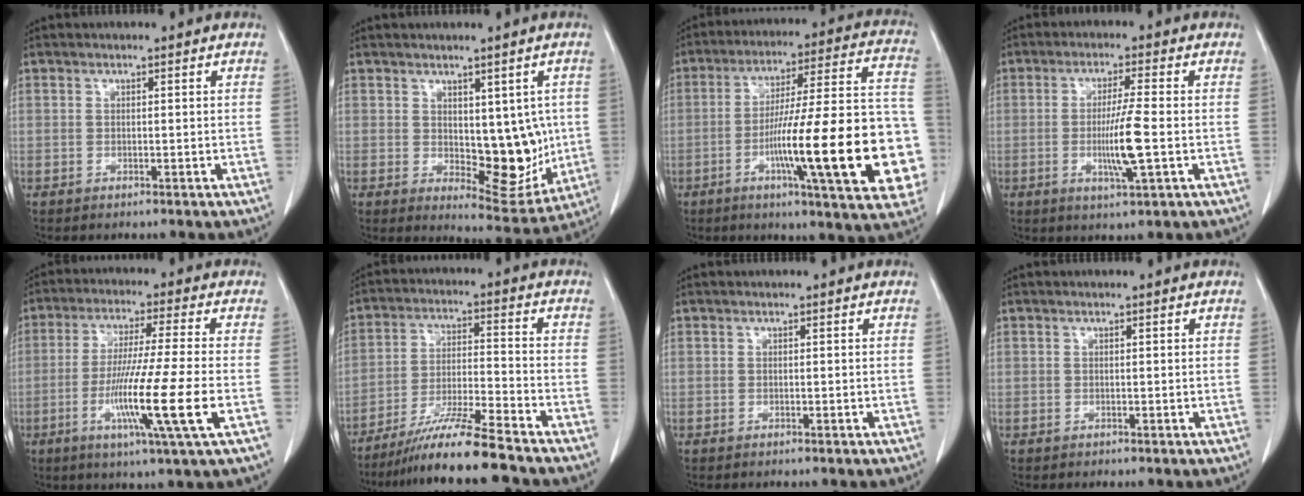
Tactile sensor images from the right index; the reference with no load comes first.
{"total": 9.7, "force": [0.1, 4.9, 8.3], "torque": [-0.087, -0.010, 0.021]}
{"total": 25.9, "force": [-6.7, 2.8, 24.8], "torque": [-0.279, 0.012, -0.096]}
{"total": 7.2, "force": [-1.3, -0.4, 7.0], "torque": [-0.127, -0.013, -0.025]}
{"total": 13.3, "force": [-3.8, -1.5, 12.6], "torque": [-0.240, -0.028, -0.074]}
{"total": 11.4, "force": [-9.5, -1.2, 6.2], "torque": [-0.107, -0.023, -0.170]}
{"total": 0.0}
{"total": 0.0}